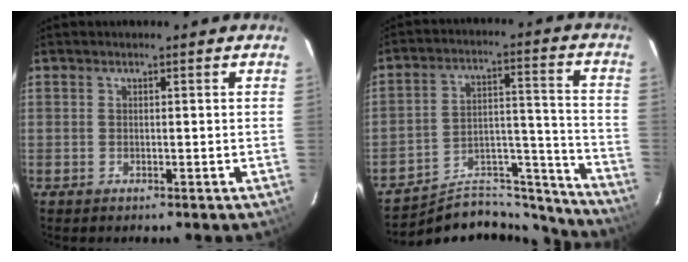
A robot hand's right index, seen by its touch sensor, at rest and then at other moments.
{"total": 17.5, "force": [-16.9, 4.3, 0.9], "torque": [-0.003, 0.075, -0.249]}